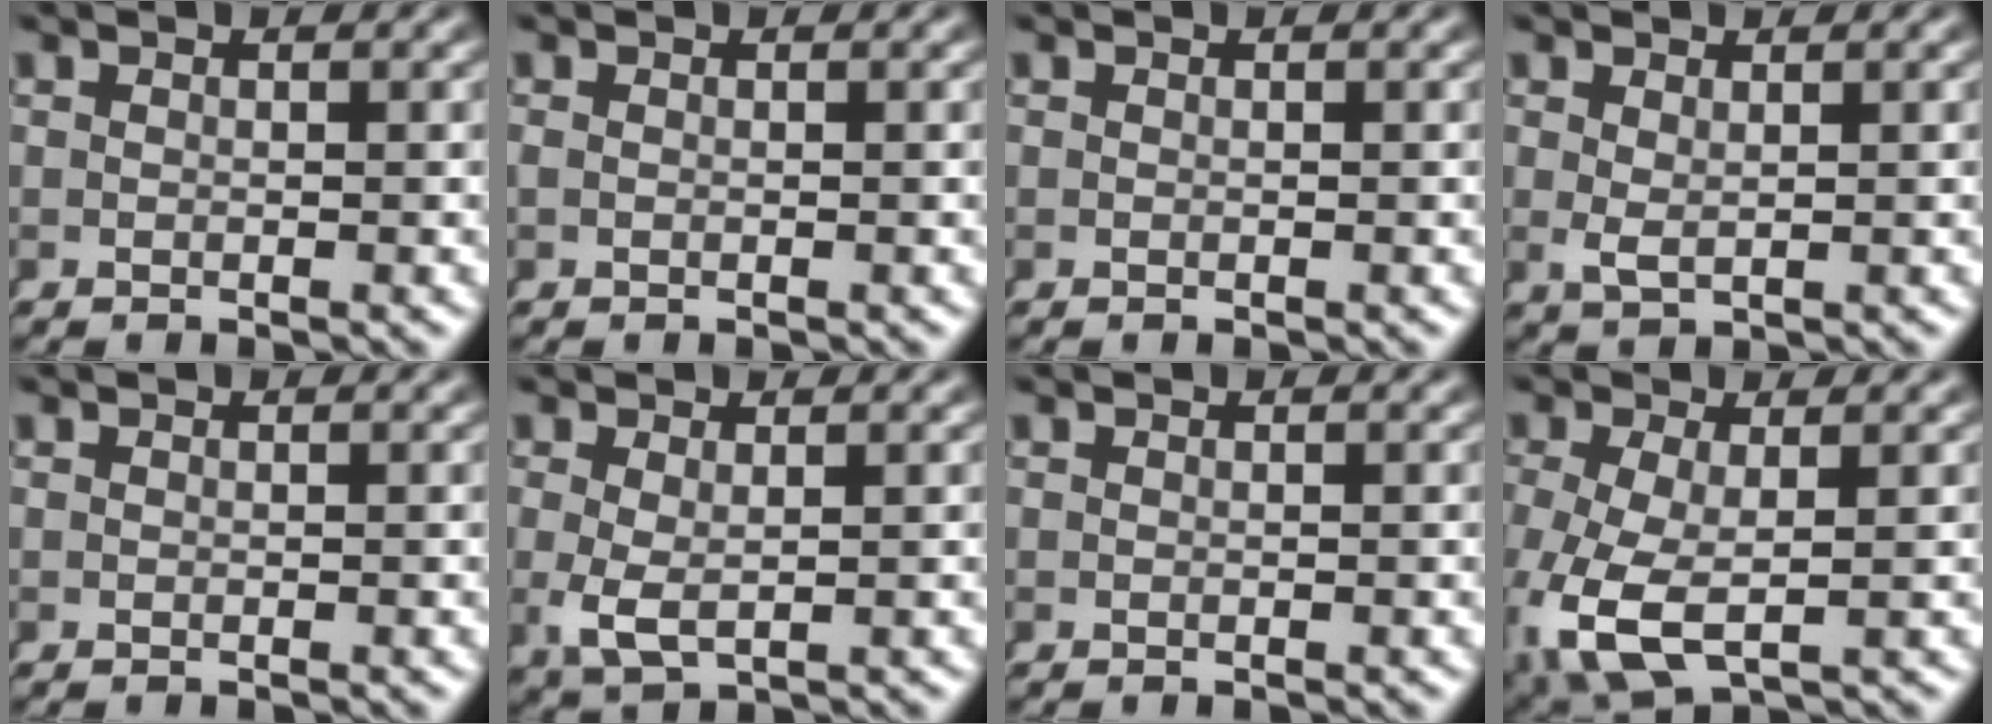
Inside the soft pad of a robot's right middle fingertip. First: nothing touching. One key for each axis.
{"total": 0.6, "fx": -0.2, "fy": 0.5, "fz": 0.3, "tx": -0.012, "ty": -0.003, "tz": -0.001}
{"total": 0.0}
{"total": 1.2, "fx": 0.5, "fy": 0.0, "fz": 1.0, "tx": -0.024, "ty": -0.011, "tz": 0.022}
{"total": 0.0}
{"total": 2.9, "fx": -0.4, "fy": 1.6, "fz": 2.4, "tx": -0.062, "ty": -0.028, "tz": 0.012}
{"total": 0.0}
{"total": 7.6, "fx": -2.2, "fy": 4.7, "fz": 5.6, "tx": -0.154, "ty": -0.055, "tz": -0.006}